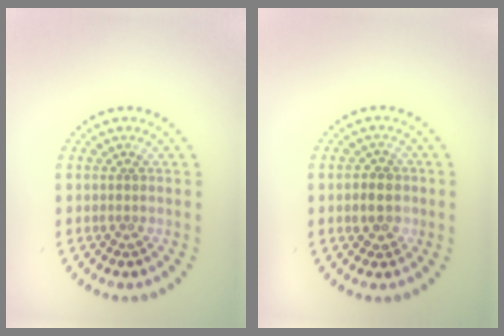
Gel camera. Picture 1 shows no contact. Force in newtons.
{"total": 2.6, "press": 2.6, "slide": 0.6}